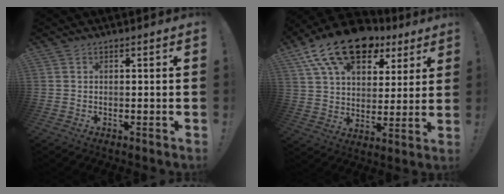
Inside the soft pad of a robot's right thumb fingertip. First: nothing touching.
{"total": 19.5, "force": [12.3, 10.4, 11.1], "torque": [-0.186, -0.076, 0.220]}